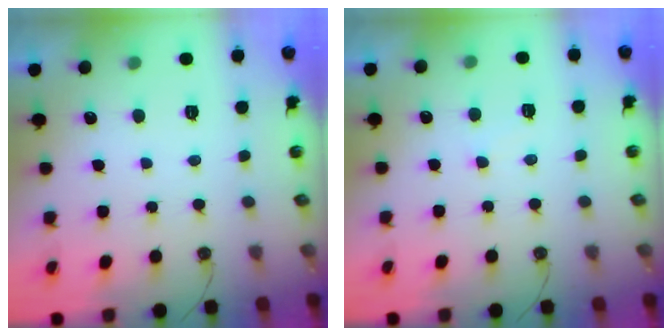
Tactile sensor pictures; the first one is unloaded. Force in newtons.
{"total": 5.1, "press": 5.0, "slide": 0.6}